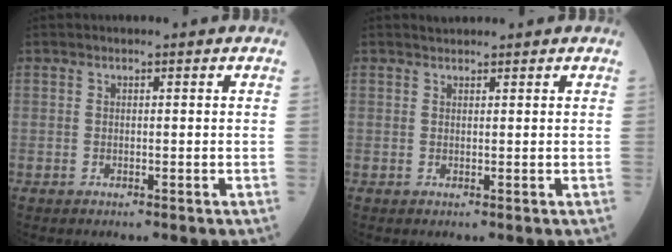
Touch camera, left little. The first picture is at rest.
{"total": 1.0, "force": [1.0, 0.2, 0.0], "torque": [-0.010, 0.008, 0.019]}